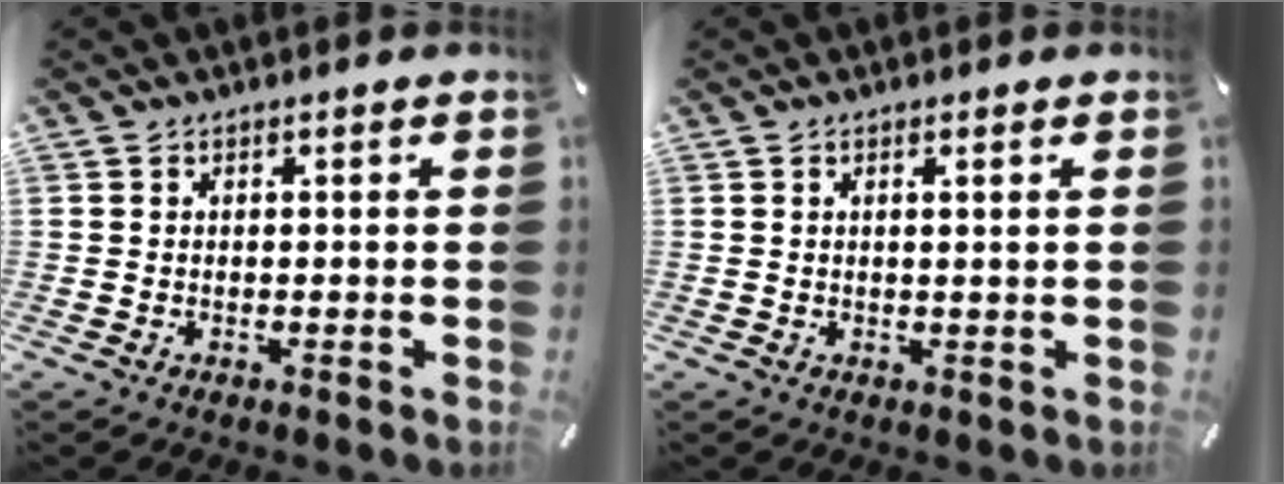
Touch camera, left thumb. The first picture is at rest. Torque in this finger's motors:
{"motor_torque": [-0.08, -0.53, 0.01, 0.17, -0.01]}